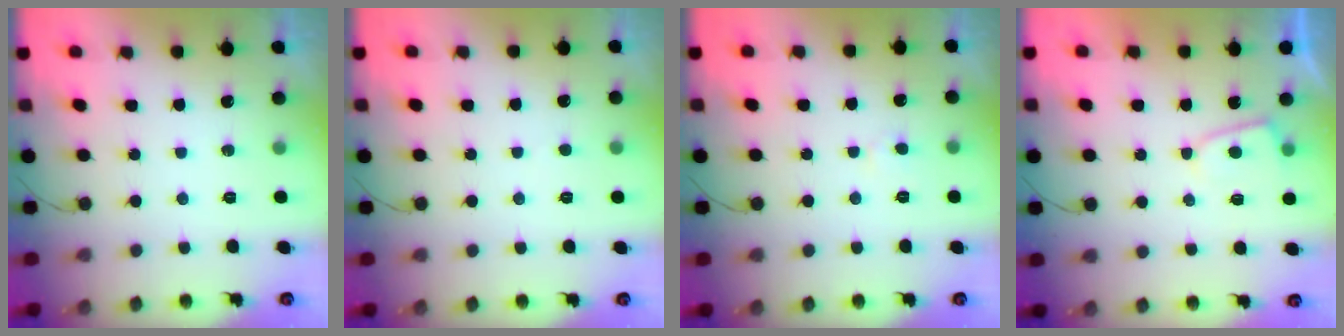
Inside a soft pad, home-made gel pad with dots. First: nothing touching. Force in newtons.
{"total": 2.3, "press": 2.3, "slide": 0.2}
{"total": 1.8, "press": 1.7, "slide": 0.2}
{"total": 3.9, "press": 3.8, "slide": 0.4}